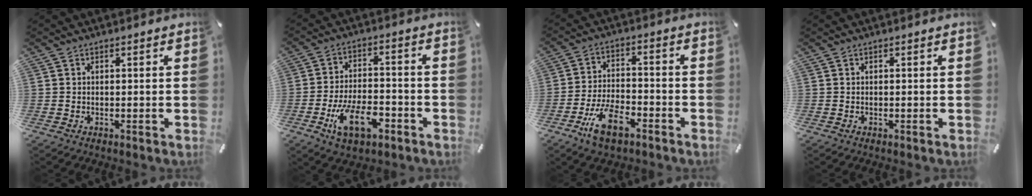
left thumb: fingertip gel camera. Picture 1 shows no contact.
{"total": 12.3, "force": [-5.7, 6.4, 8.8], "torque": [-0.173, 0.021, -0.101]}
{"total": 11.1, "force": [-6.2, 5.3, 7.5], "torque": [-0.153, 0.026, -0.113]}
{"total": 0.0}